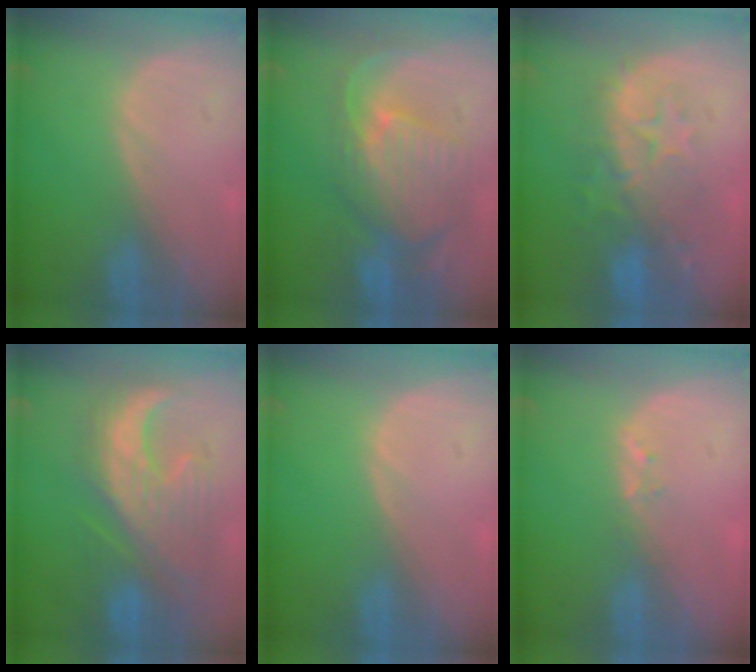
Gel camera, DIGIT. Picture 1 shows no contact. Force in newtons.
{"total": 10.8, "press": 9.5, "slide": 5.2}
{"total": 9.8, "press": 8.8, "slide": 4.3}
{"total": 10.8, "press": 10.5, "slide": 2.8}
{"total": 0.0}
{"total": 1.4, "press": 1.3, "slide": 0.7}